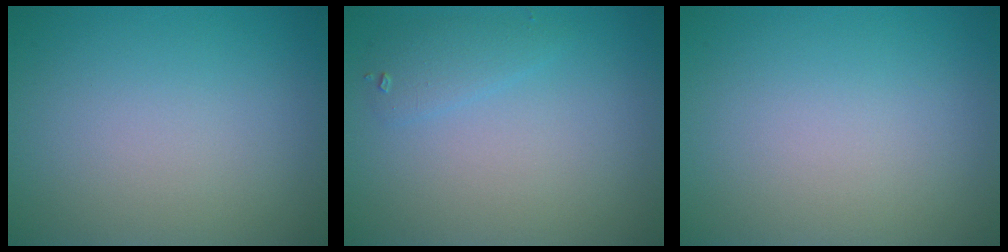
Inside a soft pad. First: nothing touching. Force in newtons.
{"total": 1.4, "press": 1.4, "slide": 0.0}
{"total": 0.0}